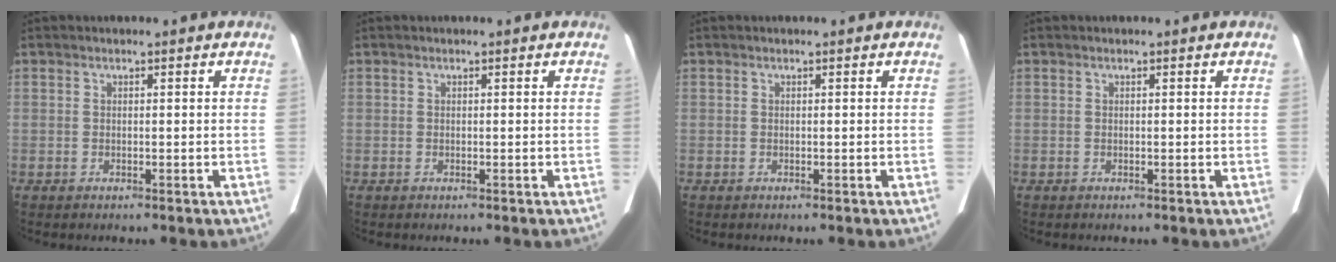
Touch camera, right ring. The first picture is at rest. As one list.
[{"total": 0.0}, {"total": 0.0}, {"total": 0.0}]